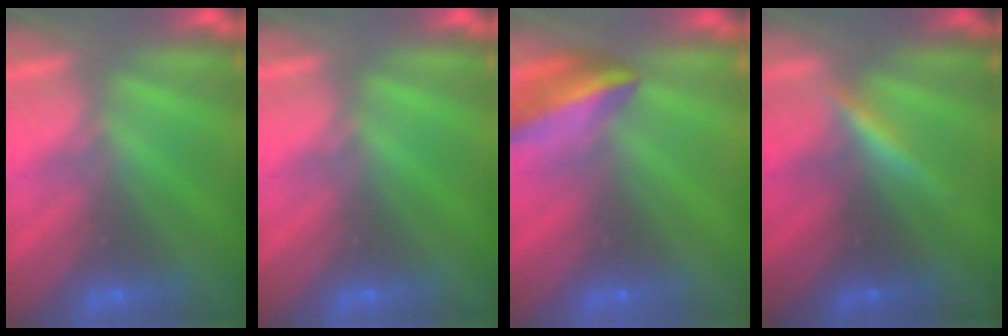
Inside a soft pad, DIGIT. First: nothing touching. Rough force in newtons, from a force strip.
{"total": 0.0}
{"total": 7.6}
{"total": 3.3}